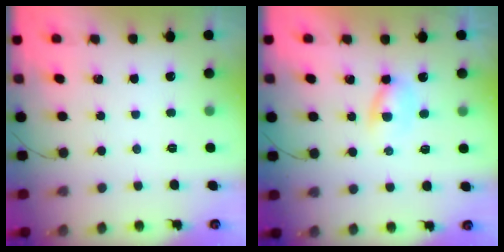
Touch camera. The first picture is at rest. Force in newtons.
{"total": 3.3, "press": 3.1, "slide": 1.1}